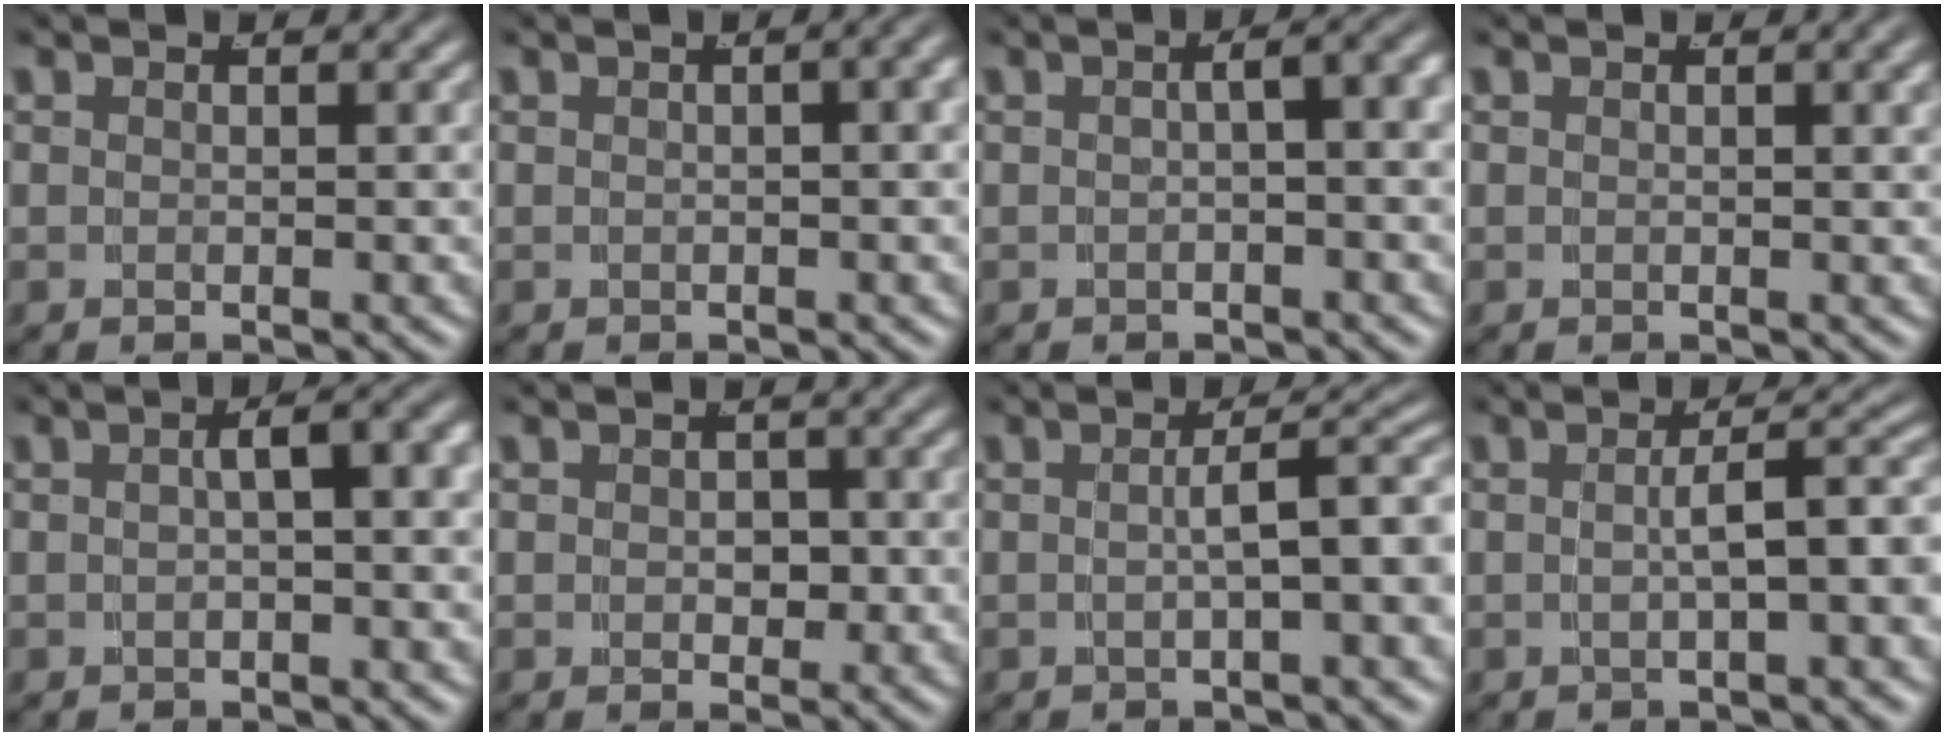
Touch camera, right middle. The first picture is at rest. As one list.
[{"total": 1.6, "force": [0.1, 0.1, 1.5], "torque": [-0.016, 0.010, 0.002]}, {"total": 3.3, "force": [0.2, 0.8, 3.2], "torque": [-0.023, 0.016, 0.000]}, {"total": 0.6, "force": [0.2, -0.3, 0.5], "torque": [-0.010, -0.001, 0.007]}, {"total": 3.4, "force": [0.2, 0.8, 3.3], "torque": [-0.033, 0.013, 0.002]}, {"total": 1.2, "force": [-0.3, 1.0, 0.6], "torque": [-0.006, -0.008, -0.002]}, {"total": 4.6, "force": [-1.3, 1.0, 4.3], "torque": [-0.043, 0.006, -0.015]}, {"total": 4.2, "force": [-1.4, 0.7, 3.8], "torque": [-0.045, 0.001, -0.015]}]